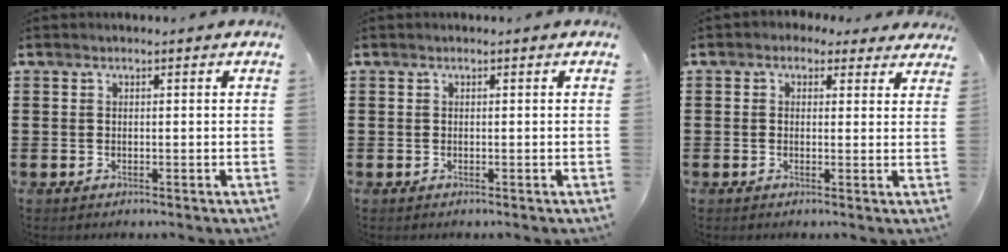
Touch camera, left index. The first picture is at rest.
{"total": 0.0}
{"total": 1.8, "force": [1.2, 1.4, 0.4], "torque": [-0.007, 0.006, 0.020]}